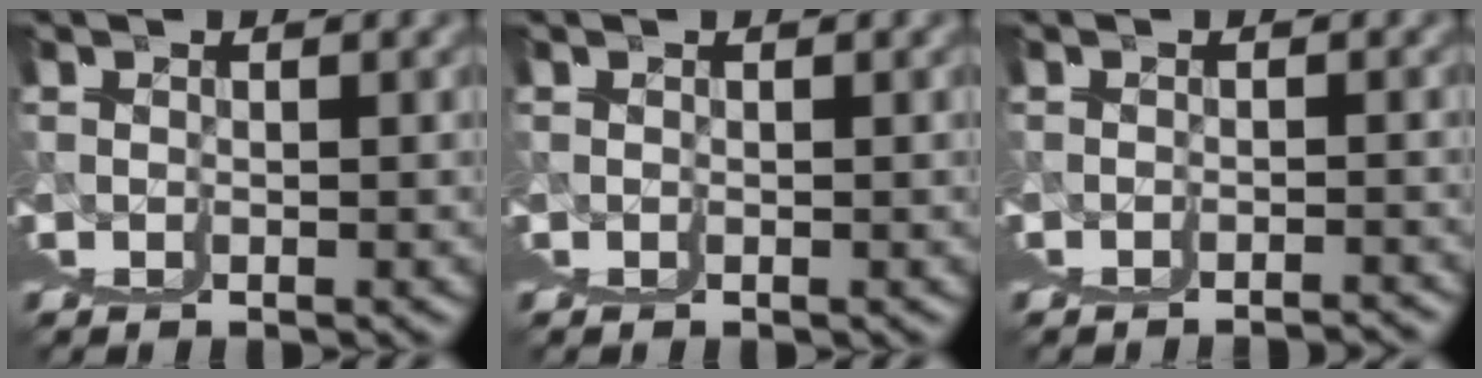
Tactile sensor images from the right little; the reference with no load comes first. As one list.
[{"total": 0.0}, {"total": 2.6, "force": [-1.1, -2.1, -1.3], "torque": [0.020, 0.008, -0.017]}]